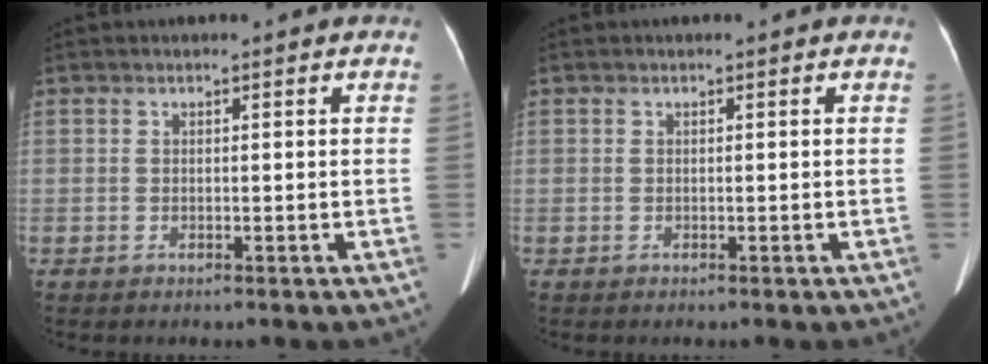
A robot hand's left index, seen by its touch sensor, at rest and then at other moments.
{"total": 0.0}